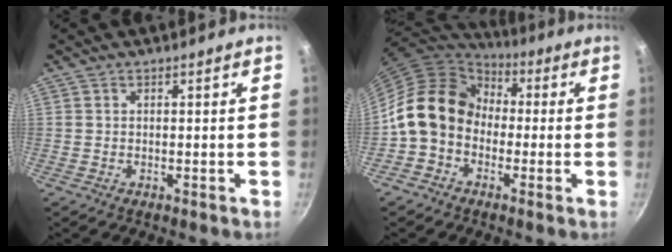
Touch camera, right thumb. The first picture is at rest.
{"total": 13.6, "force": [-1.1, 11.2, 7.8], "torque": [-0.100, 0.041, -0.041]}